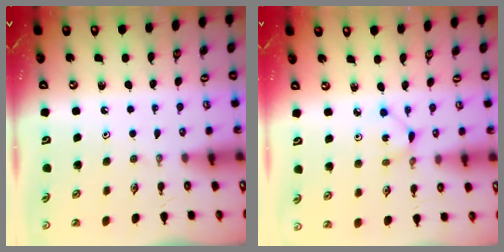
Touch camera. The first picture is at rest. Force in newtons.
{"total": 2.0, "press": 2.0, "slide": 0.2}